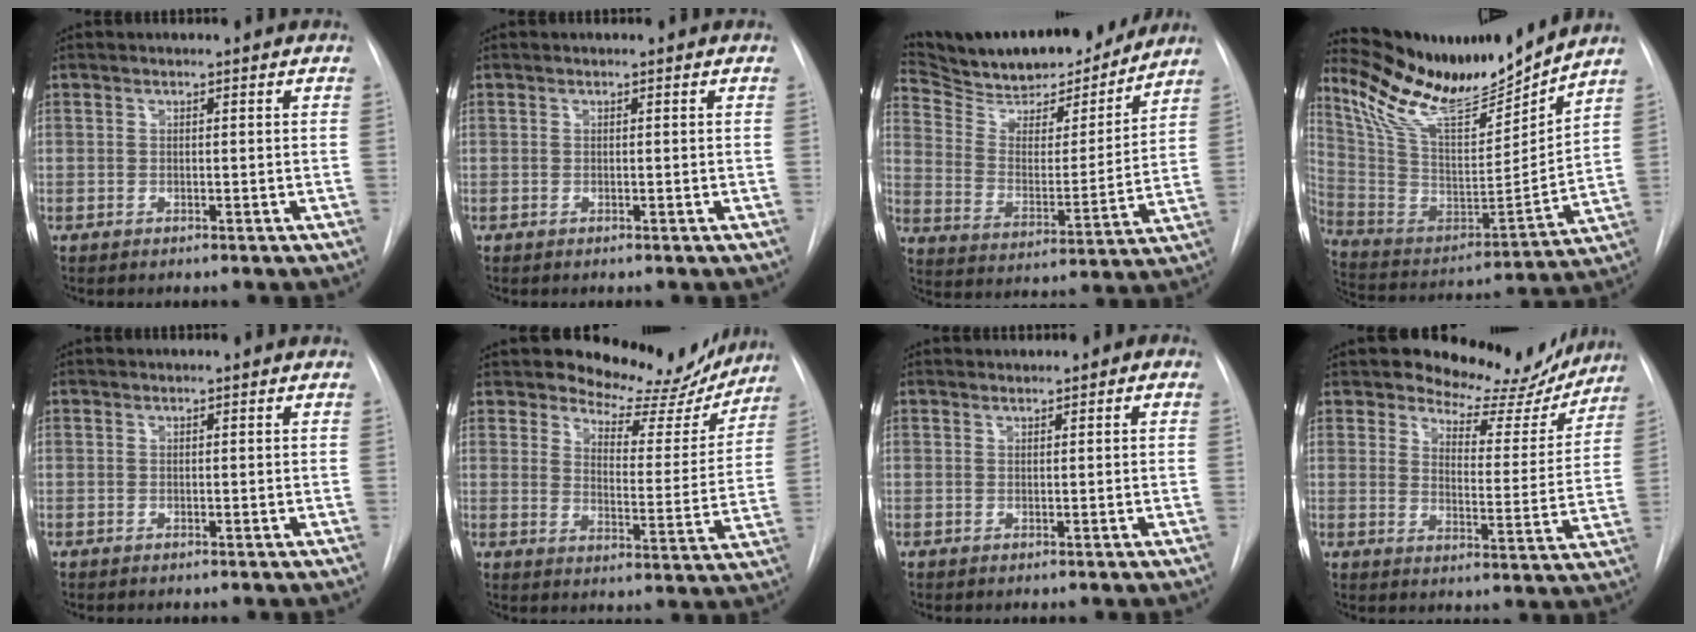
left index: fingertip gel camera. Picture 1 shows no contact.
{"total": 0.0}
{"total": 20.3, "force": [18.6, 4.4, 6.9], "torque": [-0.117, -0.012, 0.289]}
{"total": 18.9, "force": [17.4, 1.7, 7.0], "torque": [-0.144, -0.041, 0.307]}
{"total": 0.0}
{"total": 13.7, "force": [12.6, 4.5, 2.7], "torque": [-0.022, -0.033, 0.153]}
{"total": 0.8, "force": [0.4, 0.5, 0.4], "torque": [-0.001, 0.006, 0.005]}
{"total": 13.2, "force": [12.1, 4.6, 2.5], "torque": [-0.018, -0.029, 0.146]}